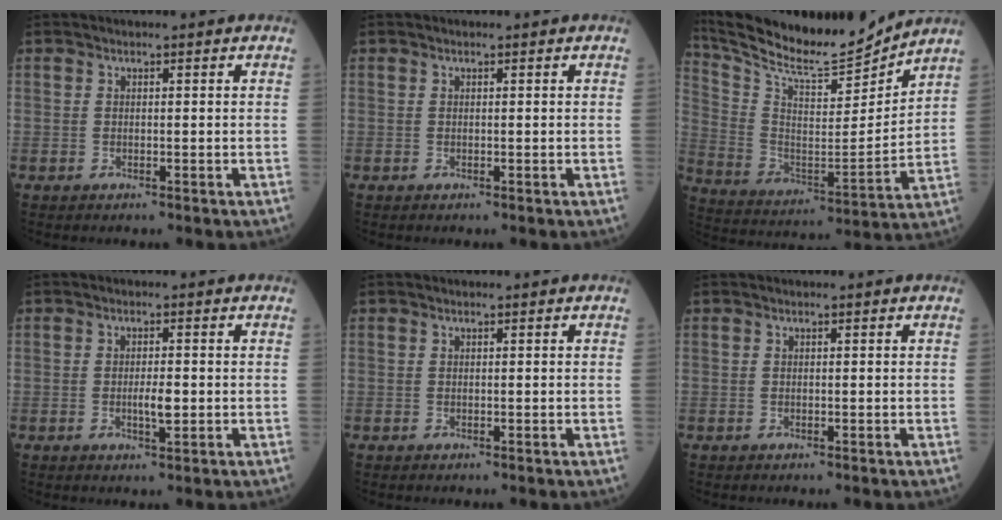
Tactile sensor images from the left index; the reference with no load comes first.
{"total": 0.0}
{"total": 18.0, "force": [16.8, 1.9, 6.3], "torque": [-0.136, -0.018, 0.287]}
{"total": 2.7, "force": [-0.3, 0.7, 2.6], "torque": [-0.050, -0.001, -0.004]}
{"total": 0.0}
{"total": 0.0}